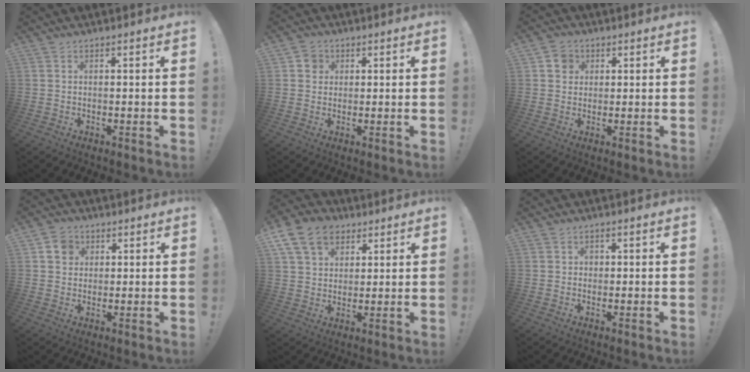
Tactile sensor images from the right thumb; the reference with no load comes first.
{"total": 3.9, "force": [1.0, 3.5, 1.3], "torque": [-0.016, 0.006, 0.018]}
{"total": 5.0, "force": [1.7, 4.4, 1.6], "torque": [-0.019, 0.002, 0.033]}
{"total": 5.6, "force": [2.0, 4.9, 2.0], "torque": [-0.027, 0.001, 0.038]}
{"total": 13.7, "force": [6.4, 10.0, 6.7], "torque": [-0.098, -0.029, 0.128]}
{"total": 1.3, "force": [-0.1, 1.3, 0.5], "torque": [-0.005, 0.003, -0.004]}